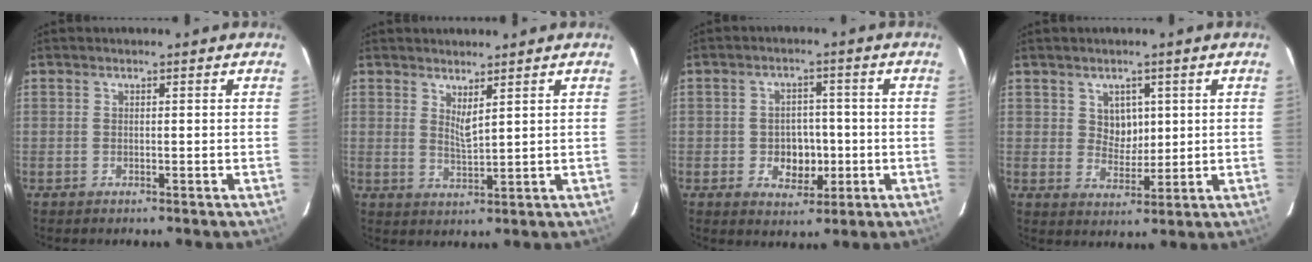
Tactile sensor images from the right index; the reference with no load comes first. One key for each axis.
{"total": 3.1, "fx": 2.2, "fy": 0.4, "fz": 2.2, "tx": -0.038, "ty": -0.007, "tz": 0.036}
{"total": 6.0, "fx": -1.3, "fy": 4.9, "fz": 3.2, "tx": -0.062, "ty": 0.008, "tz": -0.010}
{"total": 4.3, "fx": 1.6, "fy": 3.7, "fz": 1.6, "tx": -0.022, "ty": 0.004, "tz": 0.034}